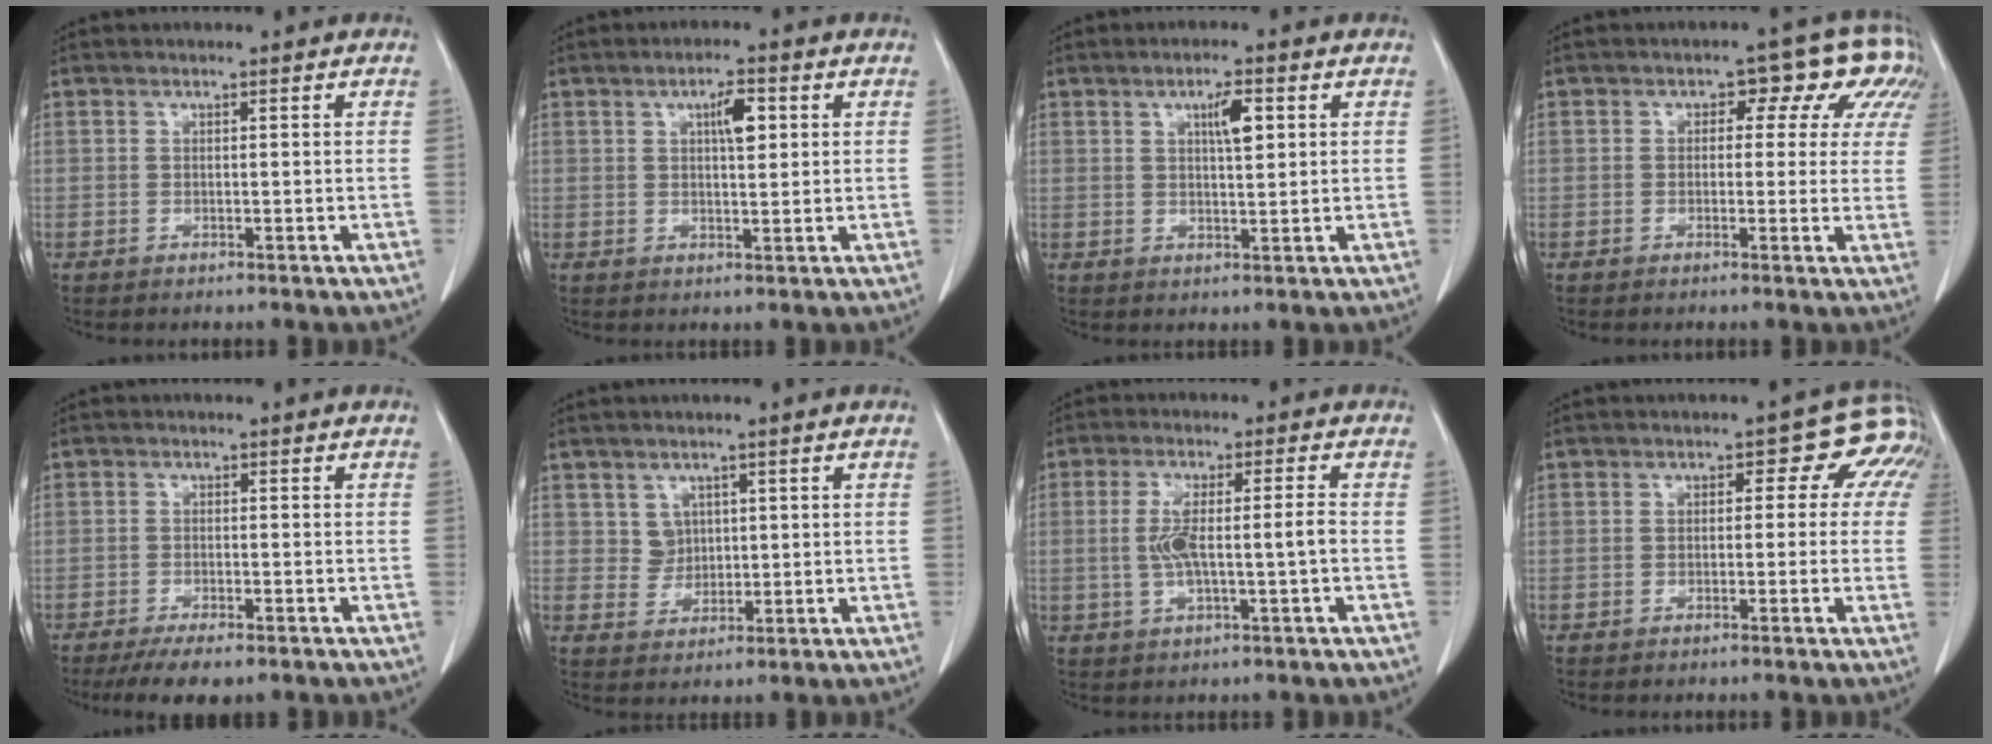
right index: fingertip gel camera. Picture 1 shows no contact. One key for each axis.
{"total": 4.0, "fx": 1.3, "fy": 1.1, "fz": 3.6, "tx": -0.061, "ty": 0.005, "tz": 0.022}
{"total": 4.0, "fx": 1.5, "fy": 0.8, "fz": 3.6, "tx": -0.061, "ty": 0.001, "tz": 0.025}
{"total": 9.2, "fx": 4.1, "fy": 5.6, "fz": 6.1, "tx": -0.056, "ty": 0.033, "tz": 0.032}
{"total": 5.3, "fx": -4.0, "fy": 1.7, "fz": 3.1, "tx": -0.047, "ty": -0.007, "tz": -0.062}
{"total": 3.0, "fx": 1.1, "fy": 2.7, "fz": 0.7, "tx": -0.010, "ty": -0.001, "tz": 0.023}
{"total": 6.6, "fx": -0.7, "fy": 0.6, "fz": 6.6, "tx": -0.131, "ty": 0.008, "tz": -0.009}
{"total": 5.7, "fx": 1.6, "fy": 4.0, "fz": 3.7, "tx": -0.031, "ty": 0.026, "tz": 0.002}